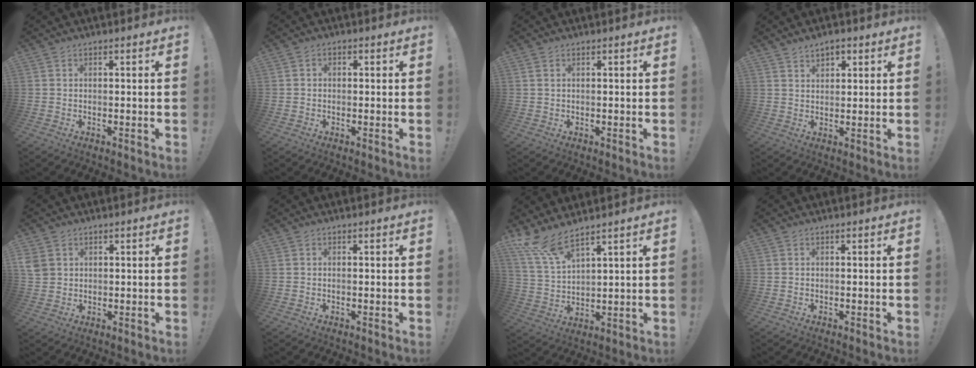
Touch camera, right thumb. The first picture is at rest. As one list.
[{"total": 1.3, "force": [-0.5, 1.0, 0.6], "torque": [-0.013, 0.006, -0.009]}, {"total": 0.9, "force": [0.5, 0.3, 0.6], "torque": [-0.019, 0.003, 0.010]}, {"total": 3.7, "force": [2.5, 2.3, 1.7], "torque": [-0.021, -0.012, 0.042]}, {"total": 4.3, "force": [1.7, 3.5, 1.8], "torque": [-0.041, -0.001, 0.036]}, {"total": 0.0}, {"total": 9.3, "force": [7.9, 1.8, 4.6], "torque": [-0.110, -0.043, 0.150]}, {"total": 0.0}]